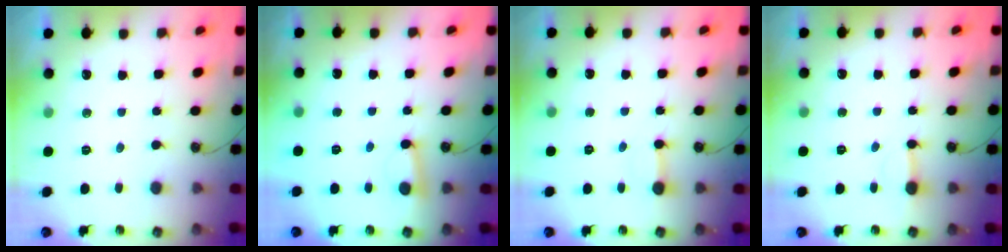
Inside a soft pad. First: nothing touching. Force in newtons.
{"total": 2.8, "press": 2.7, "slide": 0.6}
{"total": 3.7, "press": 3.7, "slide": 0.3}
{"total": 3.5, "press": 3.5, "slide": 0.3}